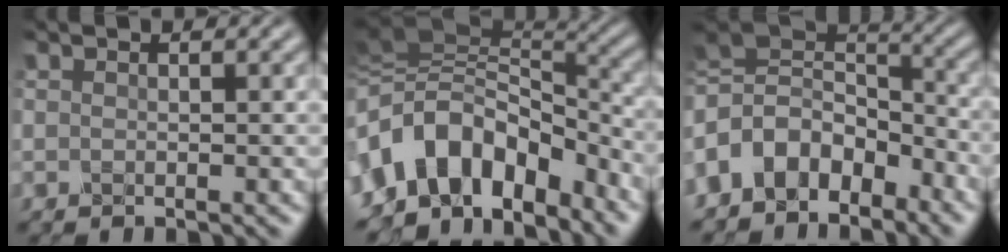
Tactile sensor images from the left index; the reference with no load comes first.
{"total": 11.6, "force": [-5.0, 7.8, 6.9], "torque": [-0.124, 0.011, -0.086]}
{"total": 8.3, "force": [-3.9, 5.7, 4.6], "torque": [-0.078, 0.012, -0.088]}